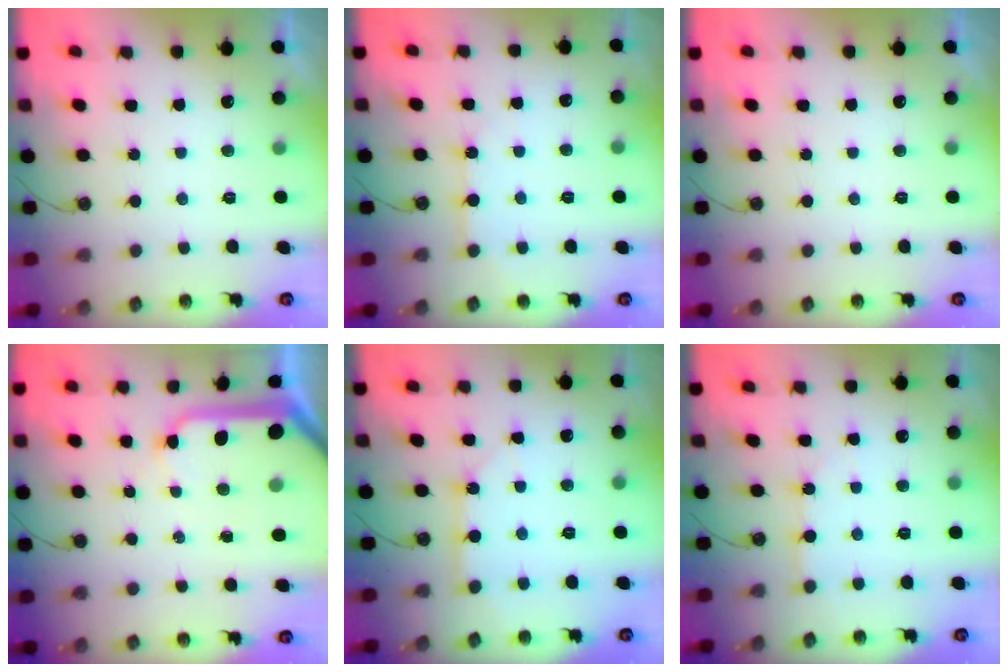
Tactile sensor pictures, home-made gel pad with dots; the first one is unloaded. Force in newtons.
{"total": 4.9, "press": 4.9, "slide": 0.4}
{"total": 0.0}
{"total": 14.6, "press": 14.5, "slide": 1.9}
{"total": 4.8, "press": 4.8, "slide": 0.5}
{"total": 3.4, "press": 3.4, "slide": 0.2}